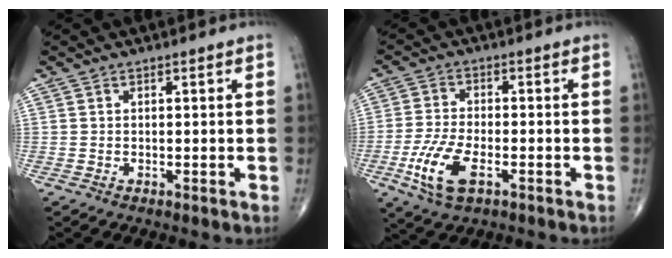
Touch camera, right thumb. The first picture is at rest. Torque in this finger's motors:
{"motor_torque": [1.02, -0.68, 0.88, -0.23, 0.29]}